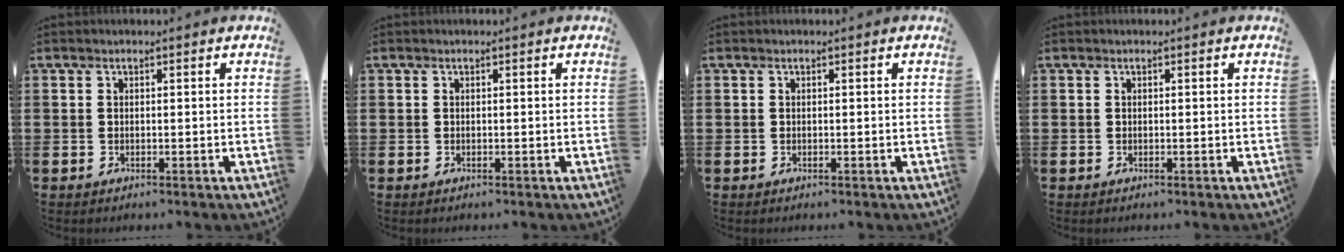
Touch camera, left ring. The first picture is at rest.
{"total": 0.0}
{"total": 0.0}
{"total": 0.0}